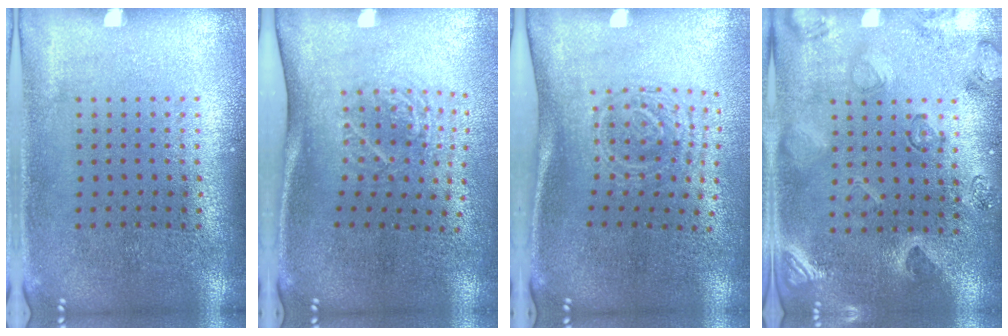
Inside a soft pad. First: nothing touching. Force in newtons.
{"total": 1.9, "press": 1.3, "slide": 1.4}
{"total": 1.7, "press": 1.2, "slide": 1.2}
{"total": 2.2, "press": 1.8, "slide": 1.3}